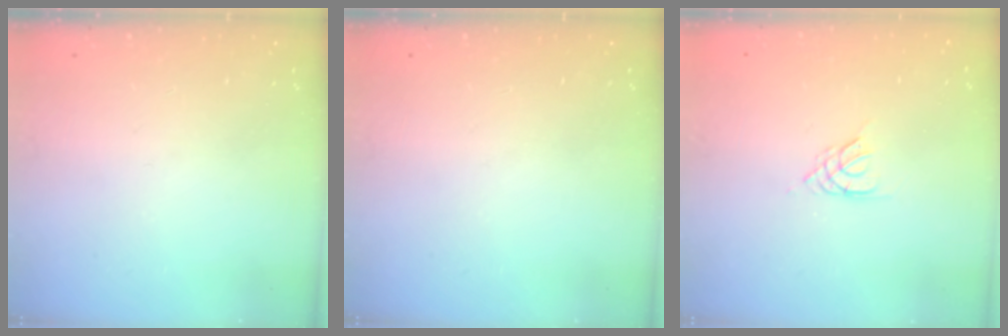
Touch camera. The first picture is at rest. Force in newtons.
{"total": 0.0}
{"total": 2.1, "press": 2.1, "slide": 0.4}